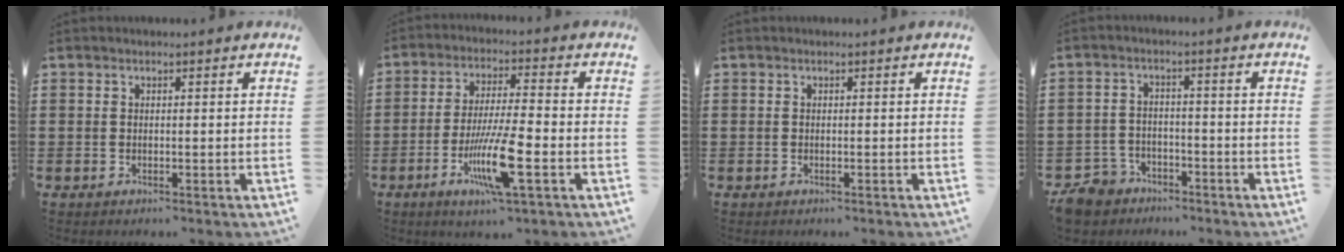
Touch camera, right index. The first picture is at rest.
{"total": 10.3, "force": [-4.0, 1.3, 9.3], "torque": [-0.188, -0.015, -0.076]}
{"total": 0.0}
{"total": 5.1, "force": [-4.6, 2.1, 0.7], "torque": [-0.042, 0.005, -0.102]}